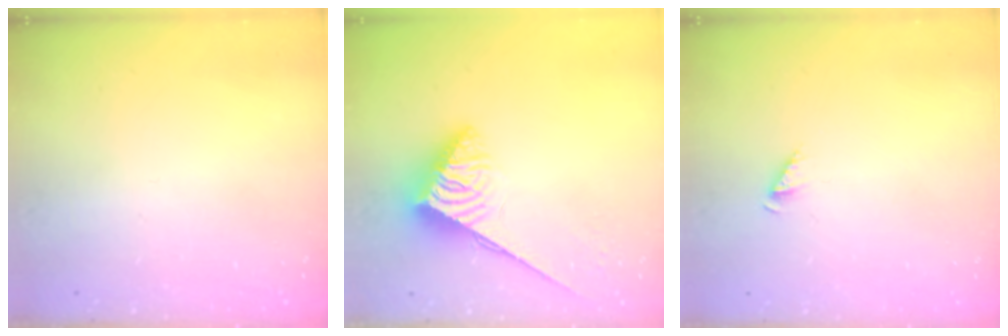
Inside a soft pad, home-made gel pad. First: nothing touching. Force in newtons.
{"total": 4.2, "press": 4.2, "slide": 0.4}
{"total": 2.1, "press": 2.1, "slide": 0.4}